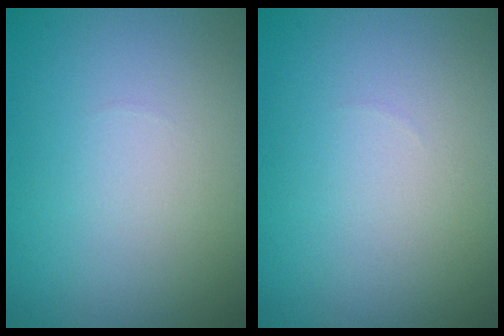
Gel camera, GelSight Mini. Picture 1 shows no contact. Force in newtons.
{"total": 0.0}